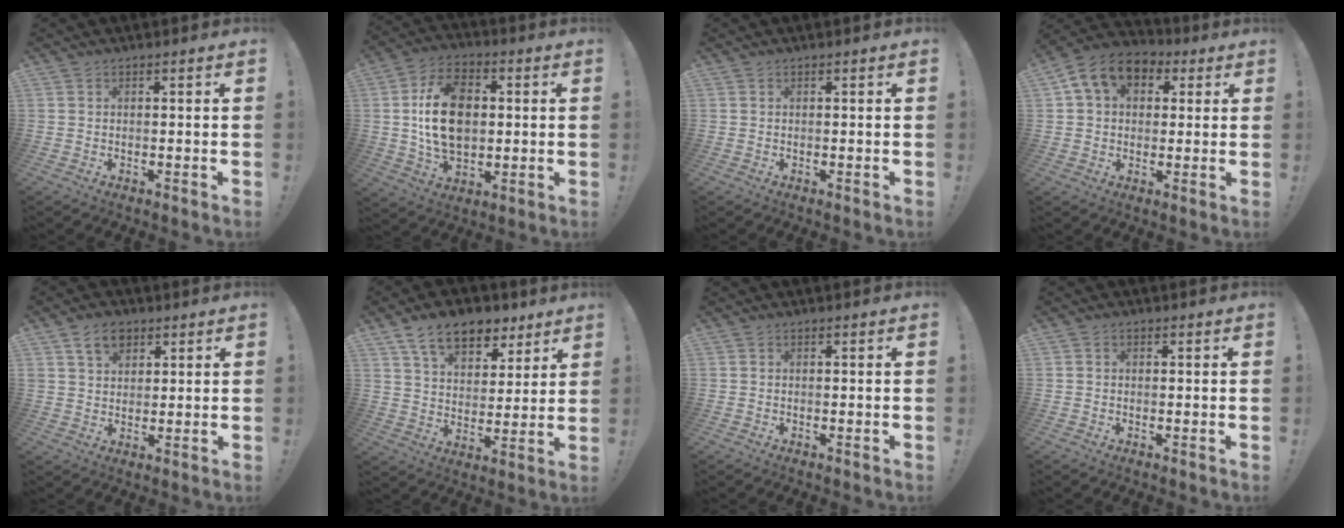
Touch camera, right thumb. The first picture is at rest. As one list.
[{"total": 17.5, "force": [1.3, 12.1, 12.5], "torque": [-0.208, 0.005, 0.023]}, {"total": 0.0}, {"total": 11.4, "force": [4.2, 8.3, 6.6], "torque": [-0.096, -0.008, 0.083]}, {"total": 7.4, "force": [4.2, 5.1, 3.3], "torque": [-0.057, -0.008, 0.080]}, {"total": 14.0, "force": [8.9, 8.0, 7.2], "torque": [-0.121, -0.045, 0.164]}, {"total": 0.0}, {"total": 0.9, "force": [-0.1, 0.7, 0.4], "torque": [0.001, -0.001, -0.003]}]